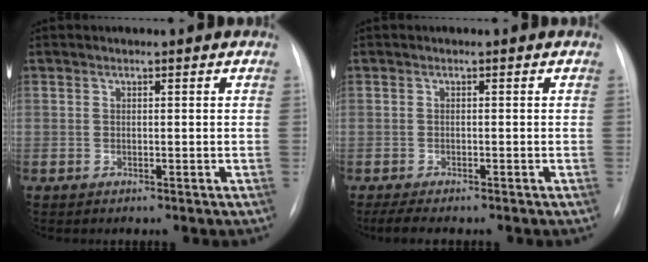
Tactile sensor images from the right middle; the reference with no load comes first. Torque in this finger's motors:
{"motor_torque": [0.37, -0.34, 0.02, 0.02]}